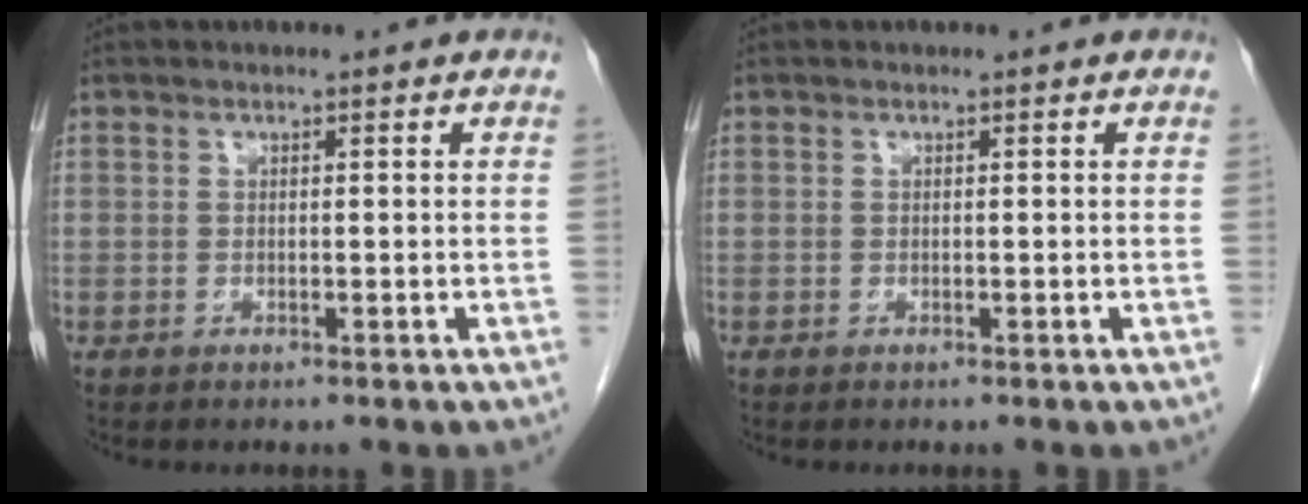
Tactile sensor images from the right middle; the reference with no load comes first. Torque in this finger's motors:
{"motor_torque": [-0.03, -0.10, -0.01, 0.00]}